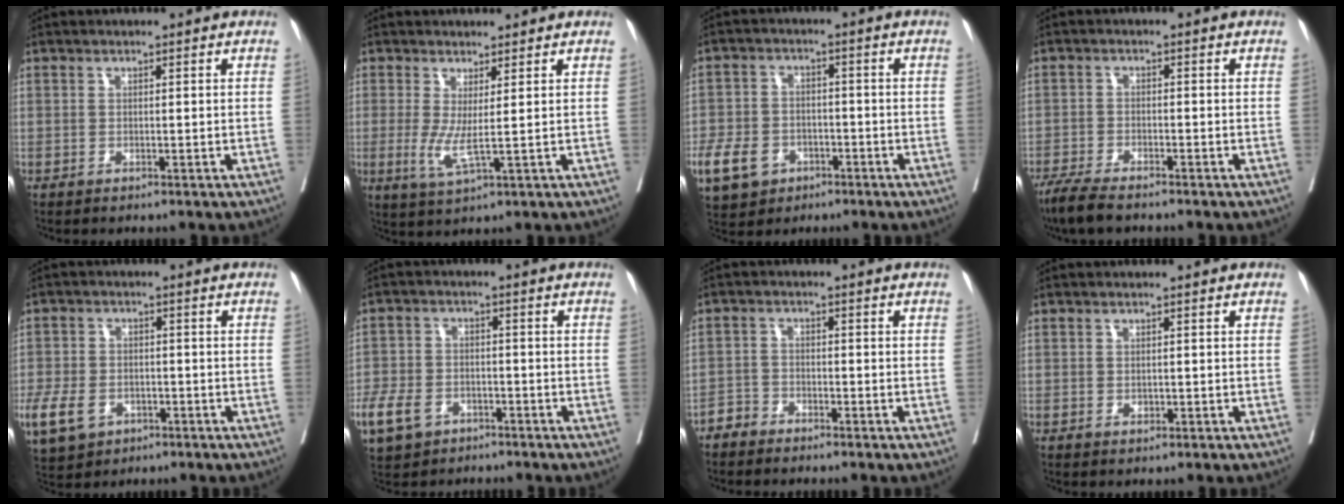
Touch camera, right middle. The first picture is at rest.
{"total": 4.0, "force": [0.1, 0.2, 4.0], "torque": [-0.085, -0.012, 0.009]}
{"total": 10.6, "force": [-5.0, 8.1, 4.8], "torque": [-0.124, 0.005, -0.077]}
{"total": 5.2, "force": [-4.3, 0.9, 2.8], "torque": [-0.052, -0.013, -0.079]}
{"total": 18.1, "force": [-7.7, 13.9, 8.7], "torque": [-0.275, -0.007, -0.121]}
{"total": 9.3, "force": [-5.5, 6.3, 4.2], "torque": [-0.108, 0.000, -0.093]}
{"total": 2.3, "force": [-2.1, 0.9, -0.3], "torque": [0.006, 0.002, -0.043]}
{"total": 0.7, "force": [-0.2, 0.5, 0.5], "torque": [-0.007, 0.000, -0.002]}